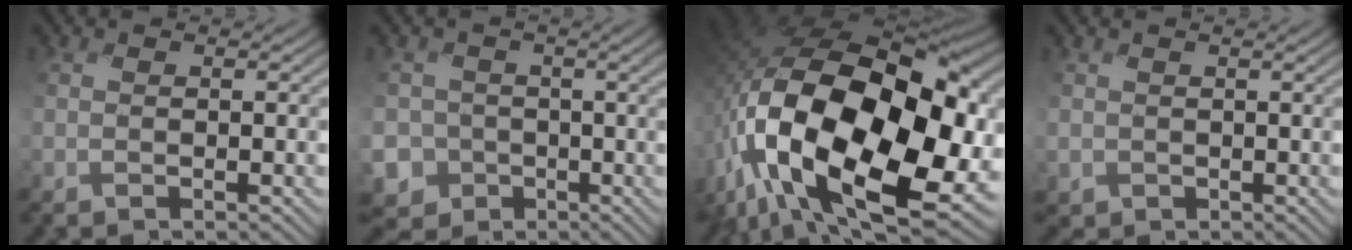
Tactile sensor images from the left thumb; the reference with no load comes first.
{"total": 5.9, "force": [-2.9, 5.1, -0.3], "torque": [-0.014, -0.021, -0.075]}
{"total": 21.3, "force": [-5.0, 12.0, 16.8], "torque": [-0.364, -0.029, -0.082]}
{"total": 1.5, "force": [0.2, 0.8, -1.2], "torque": [0.008, -0.008, -0.002]}